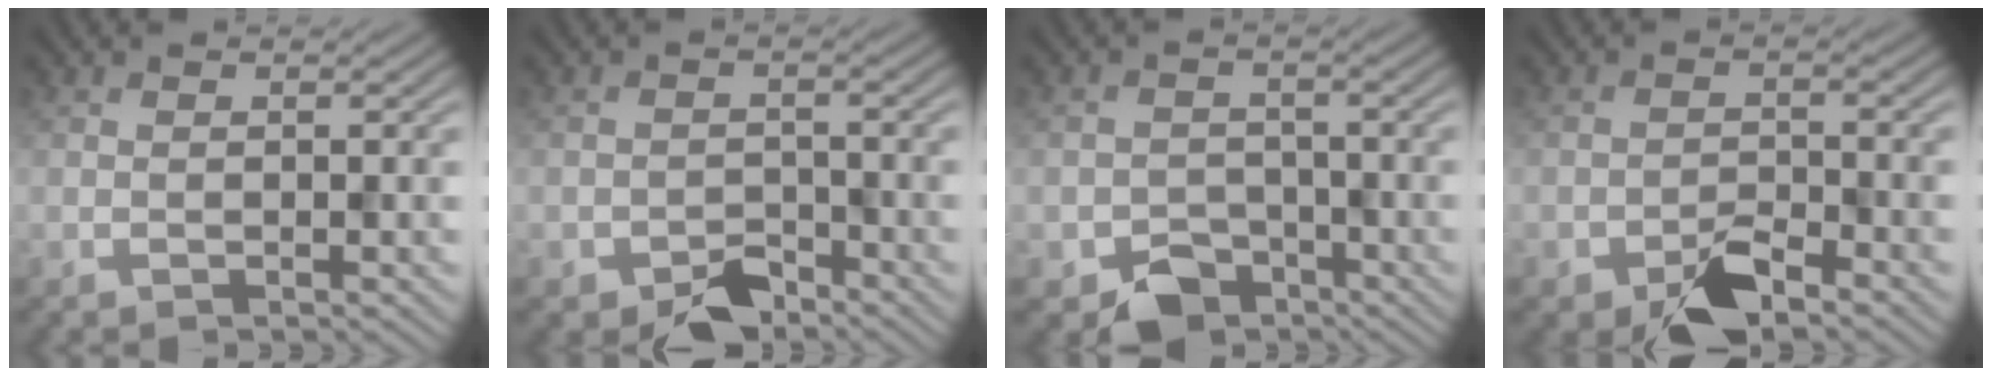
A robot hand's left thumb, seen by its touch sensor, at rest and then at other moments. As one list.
[{"total": 3.8, "force": [-2.8, 2.0, 1.5], "torque": [-0.023, -0.005, -0.053]}, {"total": 5.2, "force": [-3.5, 3.5, 1.6], "torque": [-0.022, -0.011, -0.062]}, {"total": 4.7, "force": [-3.1, 2.0, 2.8], "torque": [-0.044, -0.002, -0.060]}]